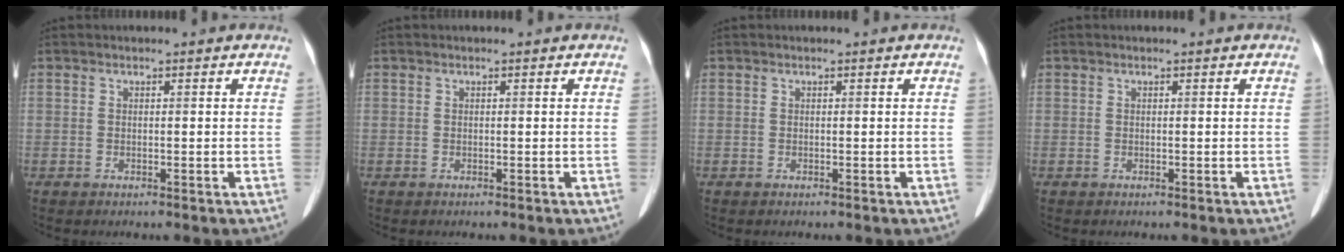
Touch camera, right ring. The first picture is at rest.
{"total": 0.0}
{"total": 0.0}
{"total": 0.0}